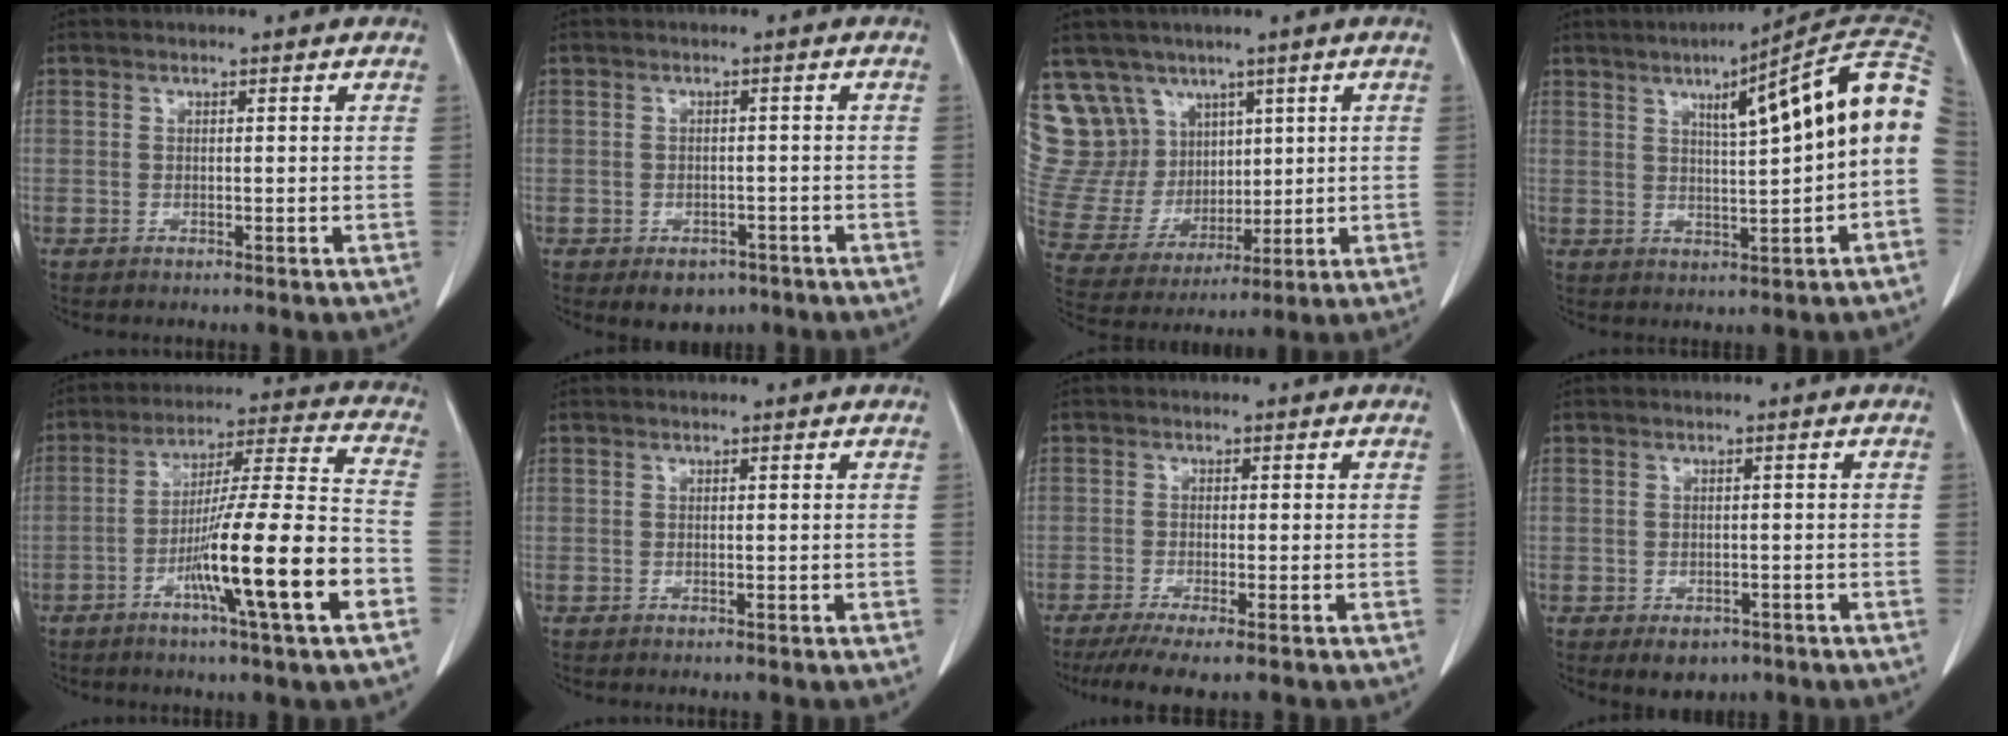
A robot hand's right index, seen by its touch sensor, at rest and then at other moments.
{"total": 4.2, "force": [-2.6, 2.8, 1.6], "torque": [-0.012, 0.004, -0.027]}
{"total": 15.3, "force": [9.4, 11.5, 3.4], "torque": [-0.097, 0.054, 0.211]}
{"total": 14.4, "force": [2.9, 0.4, 14.1], "torque": [-0.187, 0.032, 0.034]}
{"total": 17.1, "force": [-6.5, -0.4, 15.8], "torque": [-0.268, -0.008, -0.108]}
{"total": 0.0}
{"total": 5.9, "force": [-4.3, 0.2, 4.1], "torque": [-0.061, -0.014, -0.071]}
{"total": 3.6, "force": [-2.1, 2.4, 1.5], "torque": [-0.012, 0.001, -0.019]}